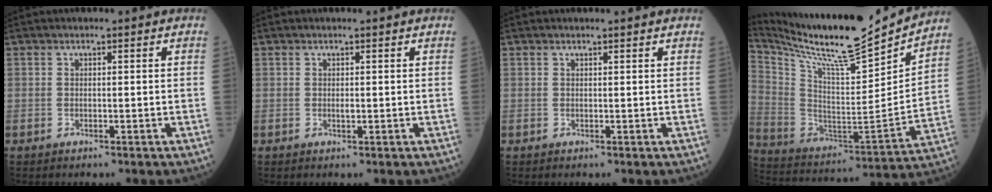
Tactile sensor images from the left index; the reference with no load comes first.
{"total": 0.7, "force": [0.2, 0.2, 0.6], "torque": [-0.009, -0.001, 0.002]}
{"total": 1.3, "force": [1.2, 0.0, 0.5], "torque": [-0.005, 0.007, 0.016]}
{"total": 23.5, "force": [21.2, 1.3, 10.0], "torque": [-0.199, -0.045, 0.343]}